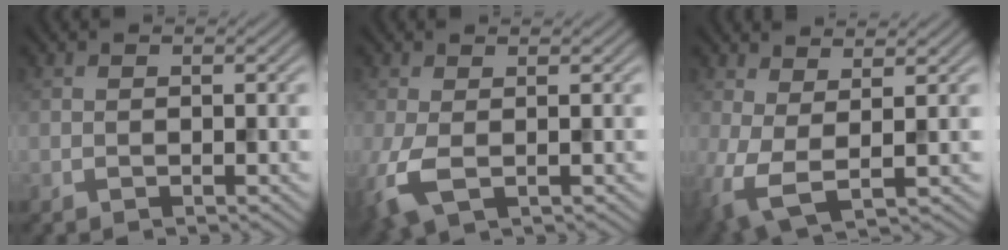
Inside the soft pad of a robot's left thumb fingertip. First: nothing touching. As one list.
[{"total": 4.0, "force": [-0.7, 1.9, 3.4], "torque": [-0.095, -0.007, -0.016]}, {"total": 5.3, "force": [0.4, 1.9, 4.9], "torque": [-0.120, -0.003, 0.003]}]